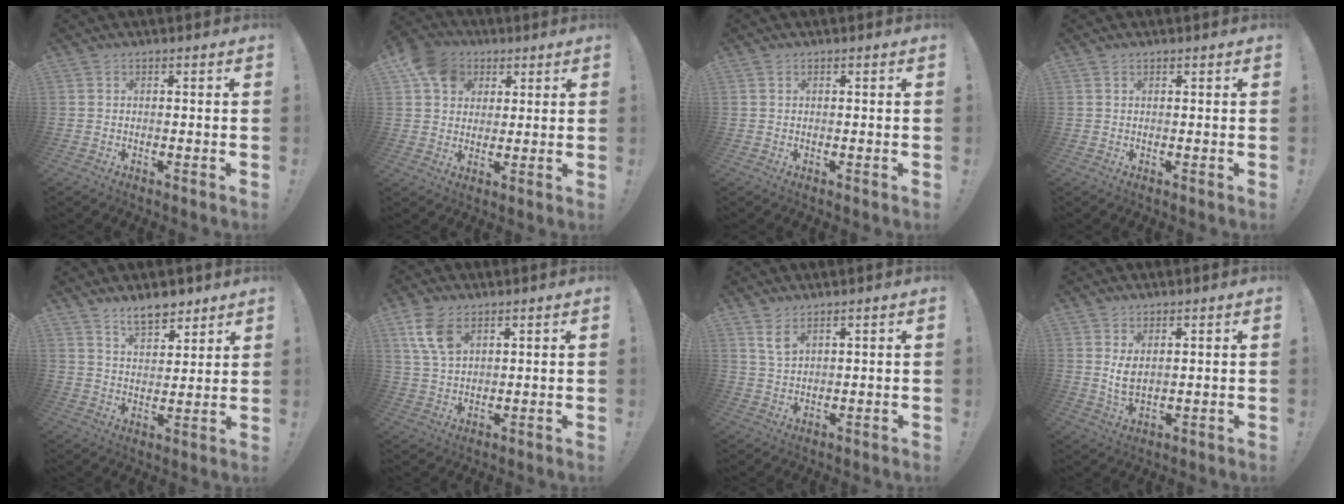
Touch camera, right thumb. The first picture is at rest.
{"total": 11.1, "force": [4.3, 9.2, 4.4], "torque": [-0.060, -0.014, 0.086]}
{"total": 0.0}
{"total": 0.6, "force": [0.5, 0.1, 0.3], "torque": [0.001, -0.003, 0.009]}
{"total": 8.8, "force": [6.8, 4.3, 3.7], "torque": [-0.047, -0.043, 0.127]}
{"total": 9.0, "force": [4.8, 5.2, 5.6], "torque": [-0.106, -0.014, 0.093]}
{"total": 4.6, "force": [3.0, 2.0, 2.8], "torque": [-0.043, -0.018, 0.055]}
{"total": 4.9, "force": [1.8, 2.5, 3.8], "torque": [-0.071, -0.016, 0.029]}